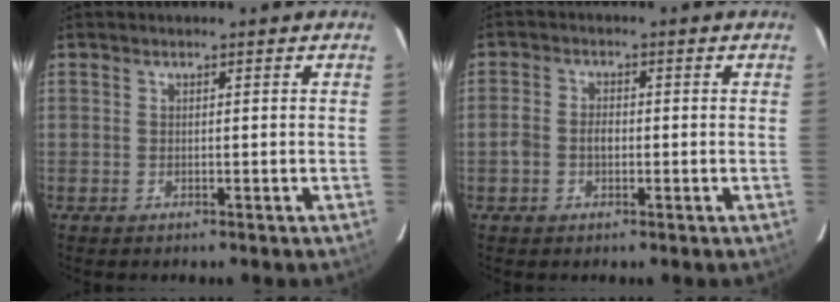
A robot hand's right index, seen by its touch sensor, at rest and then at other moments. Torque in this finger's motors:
{"motor_torque": [0.65, 0.02, 0.29, 0.06]}